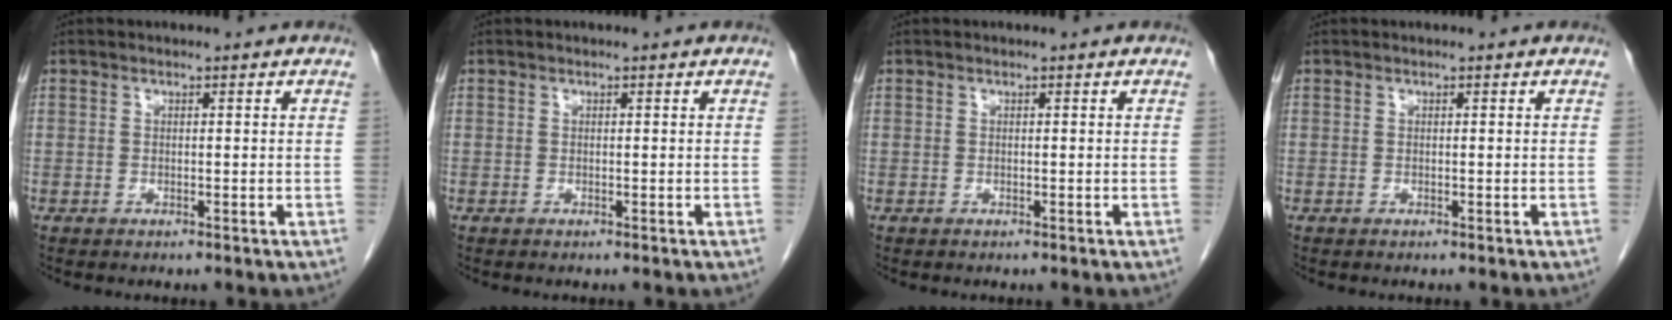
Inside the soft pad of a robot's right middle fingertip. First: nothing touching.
{"total": 0.0}
{"total": 0.0}
{"total": 0.0}